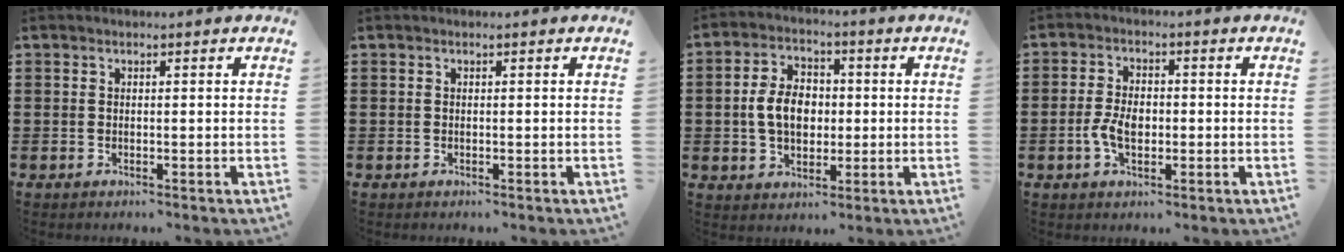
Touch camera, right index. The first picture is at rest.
{"total": 0.0}
{"total": 7.2, "force": [-0.2, 5.1, 5.1], "torque": [-0.111, 0.009, -0.012]}
{"total": 4.5, "force": [-0.9, 2.8, 3.4], "torque": [-0.079, 0.003, -0.020]}